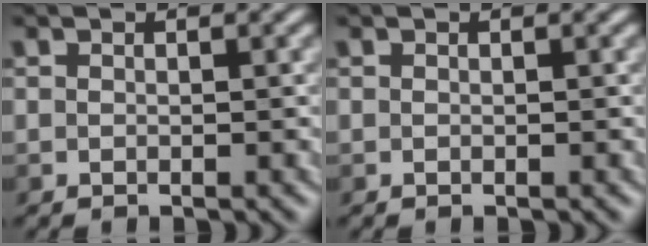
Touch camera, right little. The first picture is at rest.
{"total": 0.0}